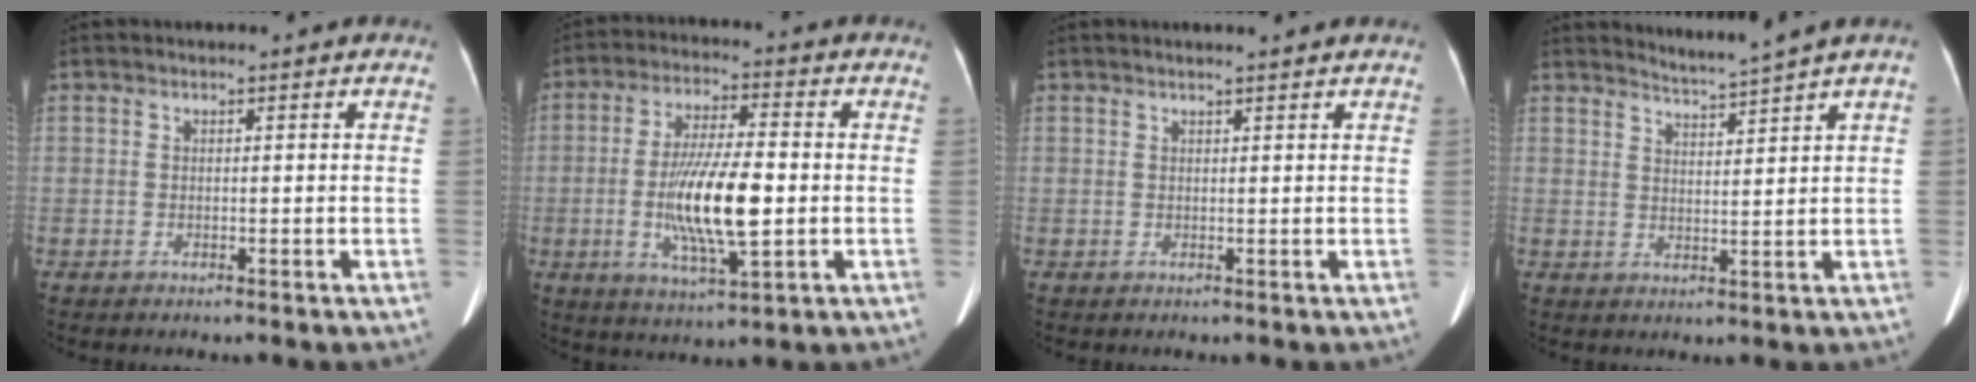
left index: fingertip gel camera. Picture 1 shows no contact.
{"total": 12.2, "force": [-1.8, 2.2, 11.9], "torque": [-0.226, -0.011, -0.030]}
{"total": 3.4, "force": [3.1, -0.1, 1.5], "torque": [-0.019, 0.016, 0.037]}
{"total": 3.7, "force": [3.2, -1.9, 0.4], "torque": [-0.010, -0.016, 0.061]}